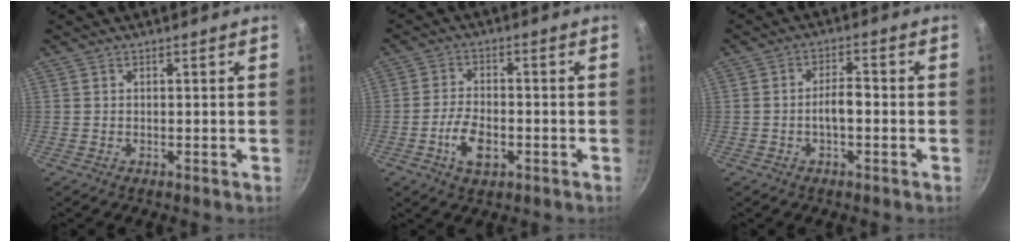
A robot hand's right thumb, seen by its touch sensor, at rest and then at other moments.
{"total": 7.0, "force": [-2.6, 3.7, 5.3], "torque": [-0.098, 0.016, -0.049]}
{"total": 4.2, "force": [-1.1, 1.8, 3.6], "torque": [-0.054, 0.025, -0.021]}